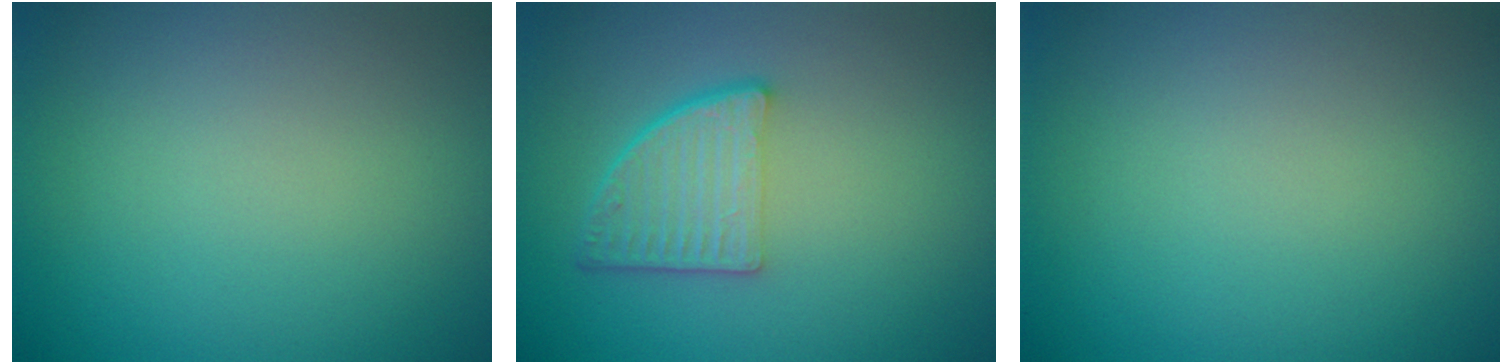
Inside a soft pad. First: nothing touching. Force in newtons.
{"total": 4.7, "press": 3.4, "slide": 3.3}
{"total": 0.0}